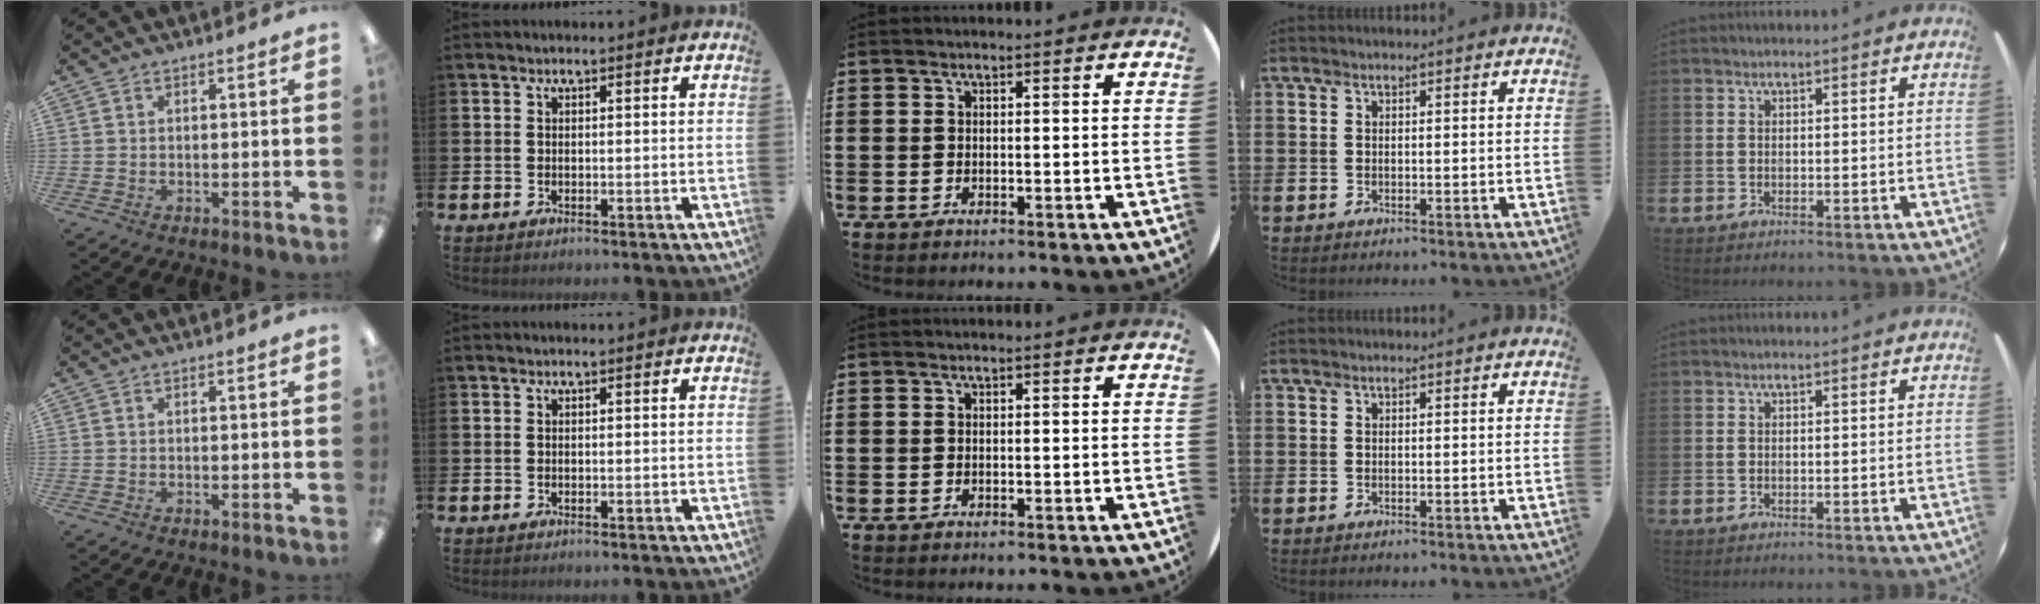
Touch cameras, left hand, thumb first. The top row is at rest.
{}